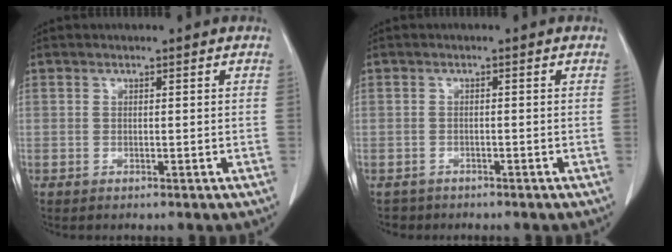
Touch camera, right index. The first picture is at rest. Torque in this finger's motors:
{"motor_torque": [-0.78, -0.12, -0.52, -0.09]}